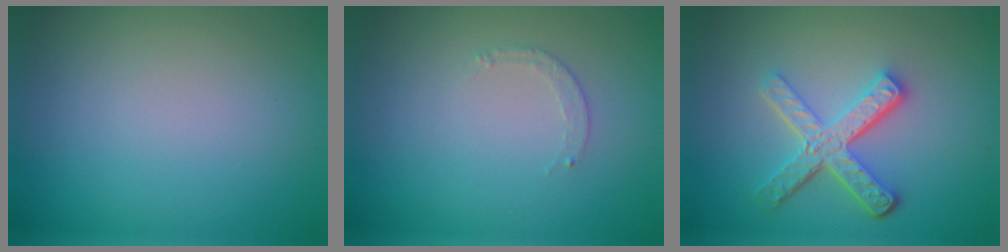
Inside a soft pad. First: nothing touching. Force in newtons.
{"total": 0.6, "press": 0.5, "slide": 0.3}
{"total": 4.9, "press": 3.6, "slide": 3.3}